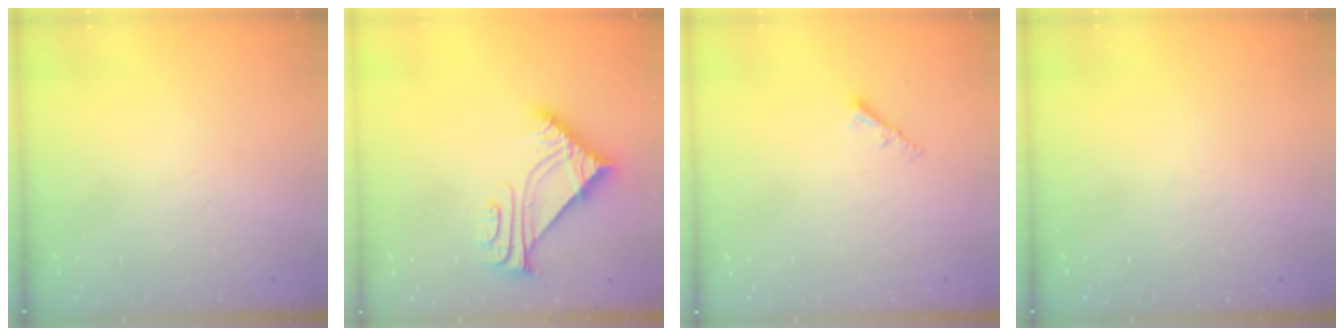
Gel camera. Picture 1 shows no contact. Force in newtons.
{"total": 7.7, "press": 7.6, "slide": 1.0}
{"total": 2.2, "press": 2.2, "slide": 0.4}
{"total": 0.0}